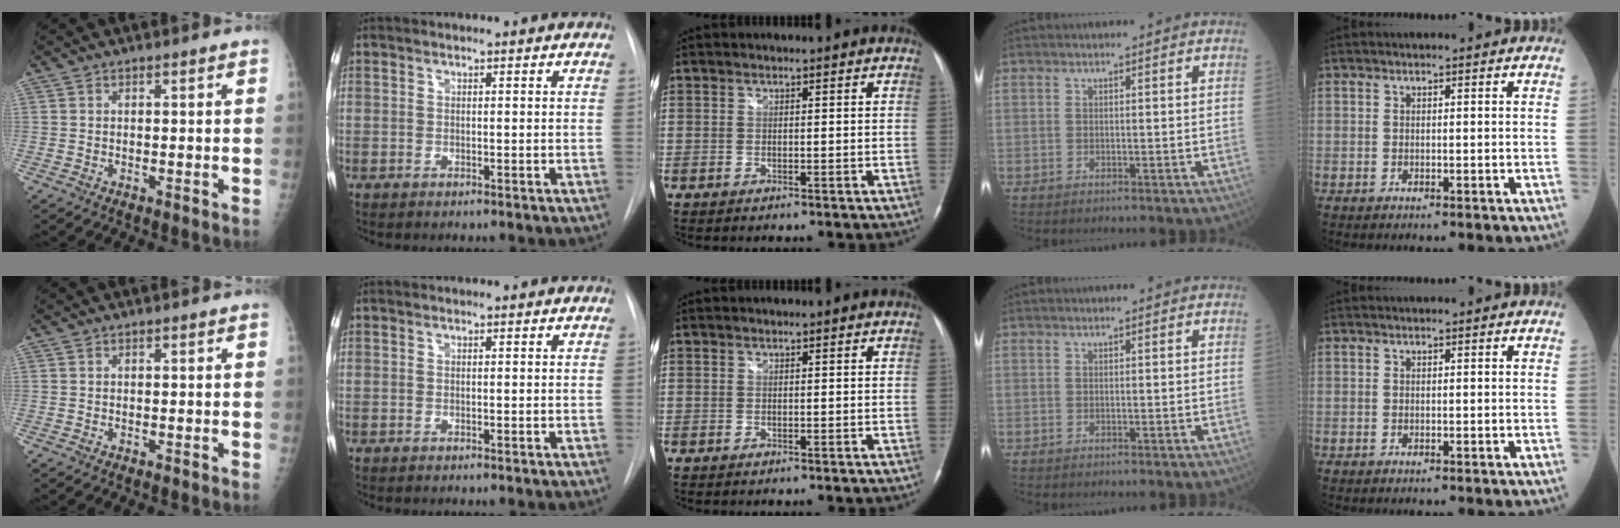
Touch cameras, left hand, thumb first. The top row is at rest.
{}